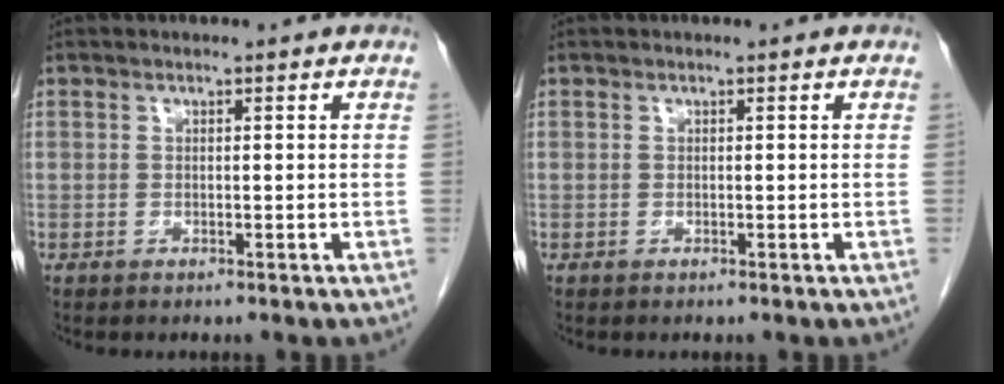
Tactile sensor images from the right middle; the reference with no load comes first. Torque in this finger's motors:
{"motor_torque": [0.00, 0.00, 0.00, -0.01]}